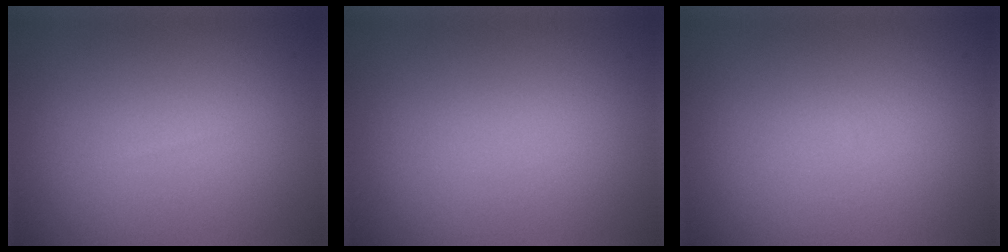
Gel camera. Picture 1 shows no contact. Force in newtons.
{"total": 0.0}
{"total": 0.0}